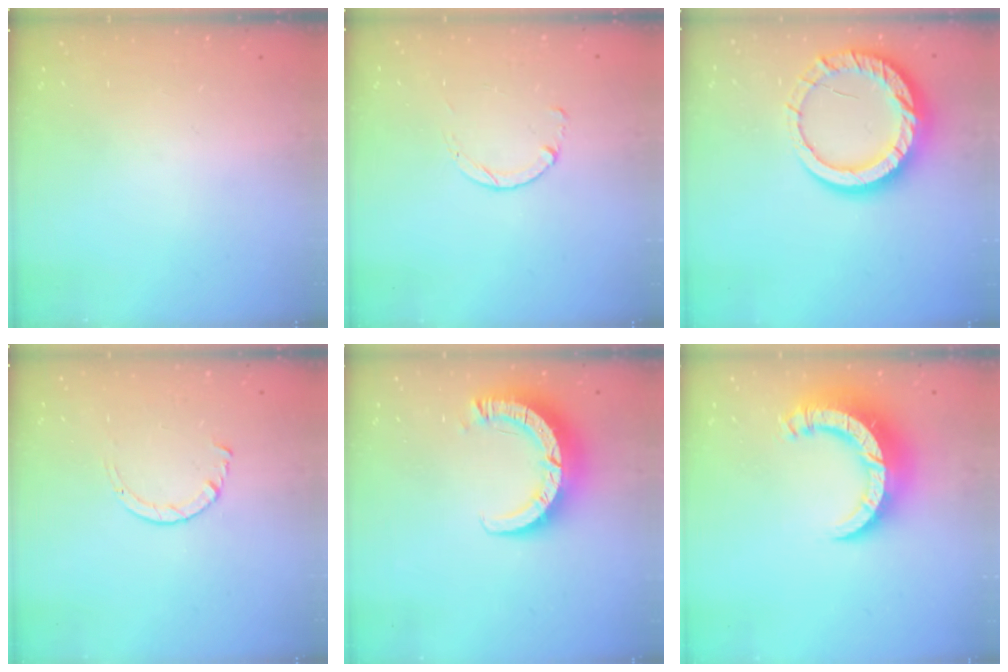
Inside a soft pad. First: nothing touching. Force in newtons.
{"total": 1.8, "press": 1.8, "slide": 0.2}
{"total": 16.0, "press": 15.9, "slide": 1.4}
{"total": 2.9, "press": 2.8, "slide": 0.3}
{"total": 9.2, "press": 9.2, "slide": 1.2}
{"total": 14.4, "press": 14.3, "slide": 1.5}